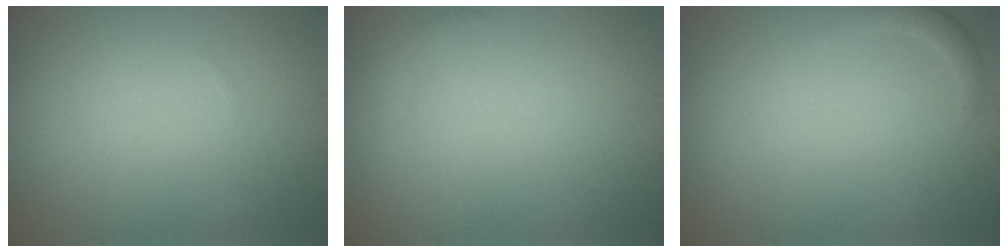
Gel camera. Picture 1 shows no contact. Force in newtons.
{"total": 0.6, "press": 0.6, "slide": 0.1}
{"total": 1.2, "press": 1.2, "slide": 0.2}